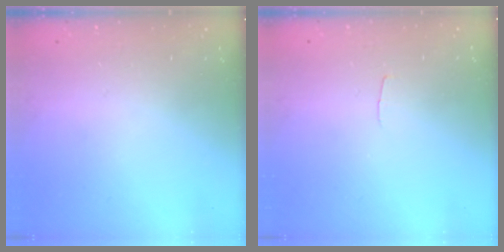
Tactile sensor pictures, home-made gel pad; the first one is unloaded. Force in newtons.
{"total": 2.0, "press": 2.0, "slide": 0.2}